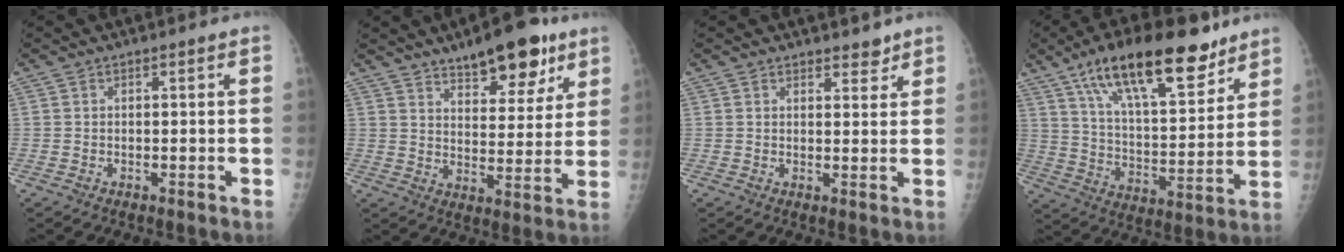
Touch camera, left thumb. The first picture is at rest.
{"total": 14.4, "force": [9.6, 5.7, 9.1], "torque": [-0.088, -0.045, 0.145]}
{"total": 2.5, "force": [2.2, 1.1, 0.7], "torque": [0.007, -0.014, 0.027]}
{"total": 21.8, "force": [14.0, 7.9, 14.6], "torque": [-0.209, -0.050, 0.236]}